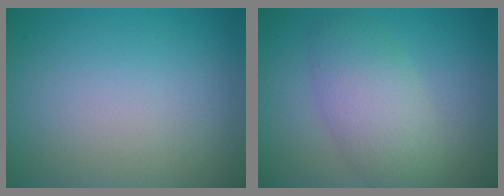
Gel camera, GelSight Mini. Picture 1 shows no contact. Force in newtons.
{"total": 4.7, "press": 4.7, "slide": 0.3}